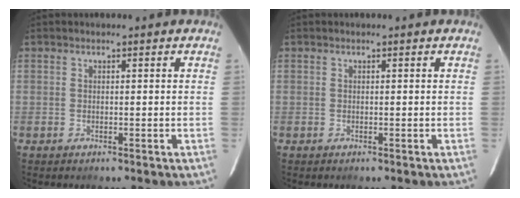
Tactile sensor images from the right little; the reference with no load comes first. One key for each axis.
{"total": 0.0}